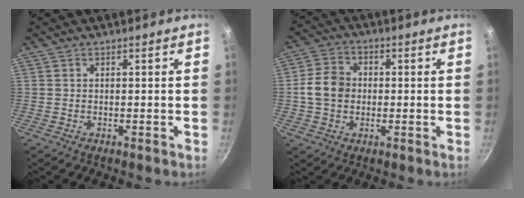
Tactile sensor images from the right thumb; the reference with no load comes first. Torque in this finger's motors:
{"motor_torque": [0.84, 1.48, 0.92, -0.11, 0.04]}